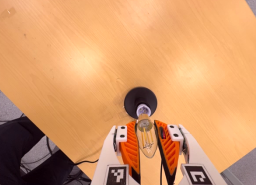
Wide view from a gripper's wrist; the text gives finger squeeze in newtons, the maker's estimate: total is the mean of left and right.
{"total": 21.7, "left": 23.4, "right": 20.0}